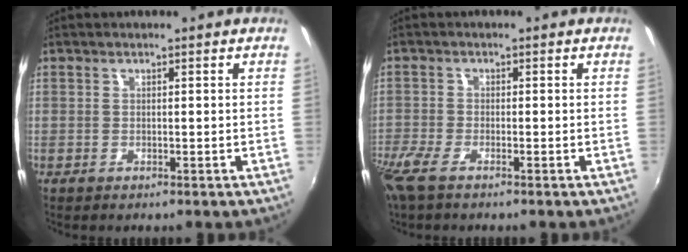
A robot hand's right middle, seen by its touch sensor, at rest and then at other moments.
{"total": 4.6, "force": [-3.3, 1.1, 3.0], "torque": [-0.076, -0.017, -0.069]}